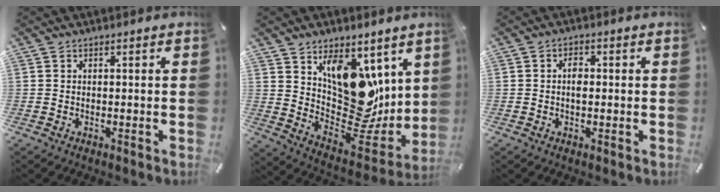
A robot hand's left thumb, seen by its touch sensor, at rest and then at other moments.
{"total": 14.9, "force": [4.7, 11.1, 8.7], "torque": [-0.099, -0.068, 0.100]}
{"total": 2.5, "force": [0.0, 1.5, 2.0], "torque": [-0.033, 0.000, -0.002]}